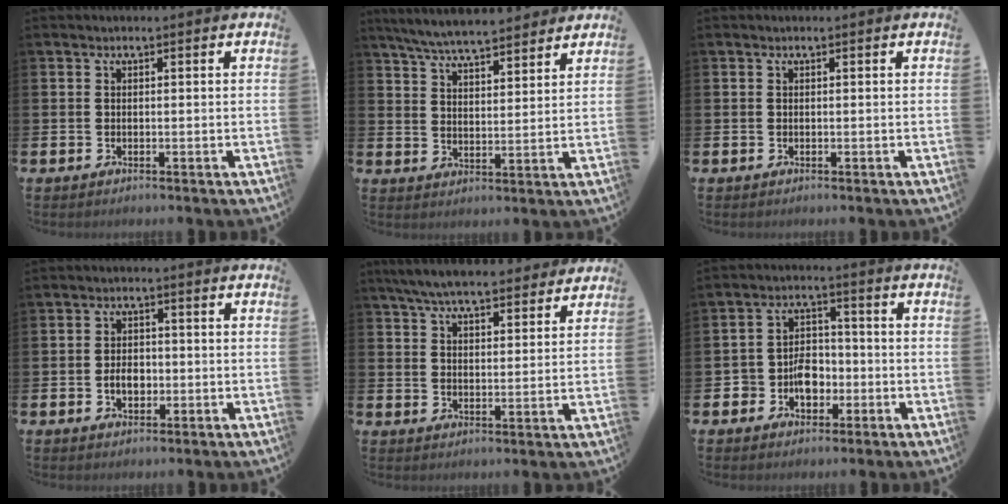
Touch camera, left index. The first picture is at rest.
{"total": 6.7, "force": [6.4, 0.8, 1.8], "torque": [-0.054, -0.029, 0.115]}
{"total": 0.0}
{"total": 3.3, "force": [-0.7, 2.2, 2.3], "torque": [-0.022, -0.004, -0.020]}
{"total": 7.2, "force": [6.8, 1.2, 2.0], "torque": [-0.052, -0.031, 0.121]}
{"total": 5.0, "force": [-1.9, 4.0, 2.5], "torque": [-0.038, 0.008, -0.041]}